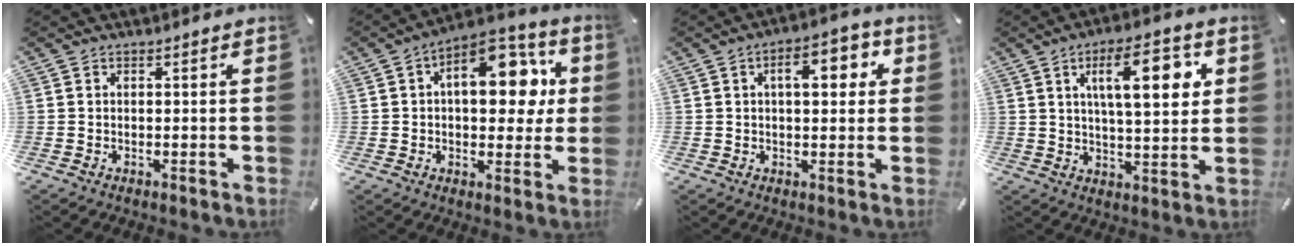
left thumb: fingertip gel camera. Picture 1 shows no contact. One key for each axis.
{"total": 16.0, "fx": 3.6, "fy": 9.3, "fz": 12.4, "tx": -0.156, "ty": -0.015, "tz": 0.059}
{"total": 8.1, "fx": 2.2, "fy": 4.0, "fz": 6.7, "tx": -0.085, "ty": -0.003, "tz": 0.025}
{"total": 13.9, "fx": 4.9, "fy": 5.1, "fz": 12.0, "tx": -0.187, "ty": -0.001, "tz": 0.074}